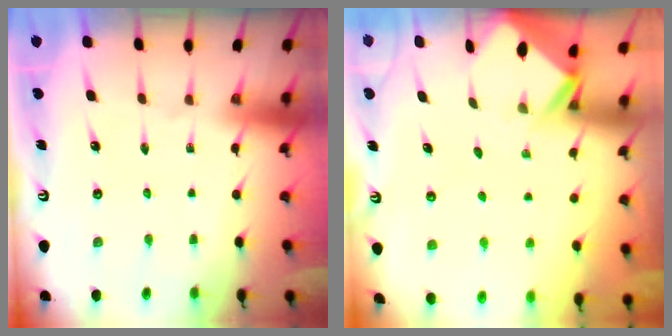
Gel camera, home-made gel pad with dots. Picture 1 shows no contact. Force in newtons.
{"total": 2.7, "press": 2.7, "slide": 0.3}